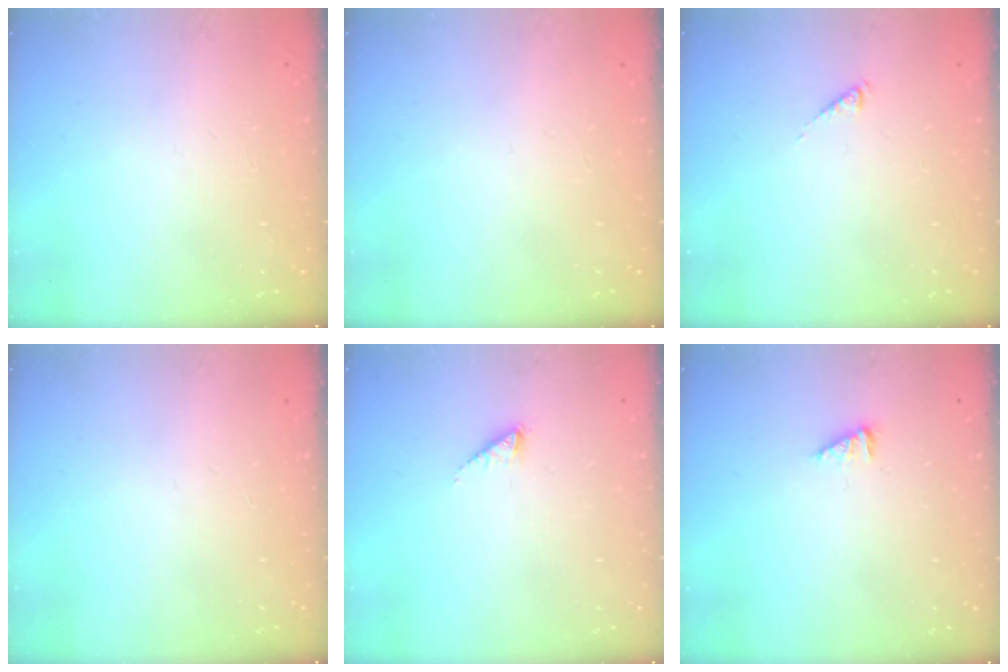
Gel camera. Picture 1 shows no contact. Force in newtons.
{"total": 0.0}
{"total": 0.0}
{"total": 0.0}
{"total": 0.8, "press": 0.8, "slide": 0.1}
{"total": 1.7, "press": 1.7, "slide": 0.2}